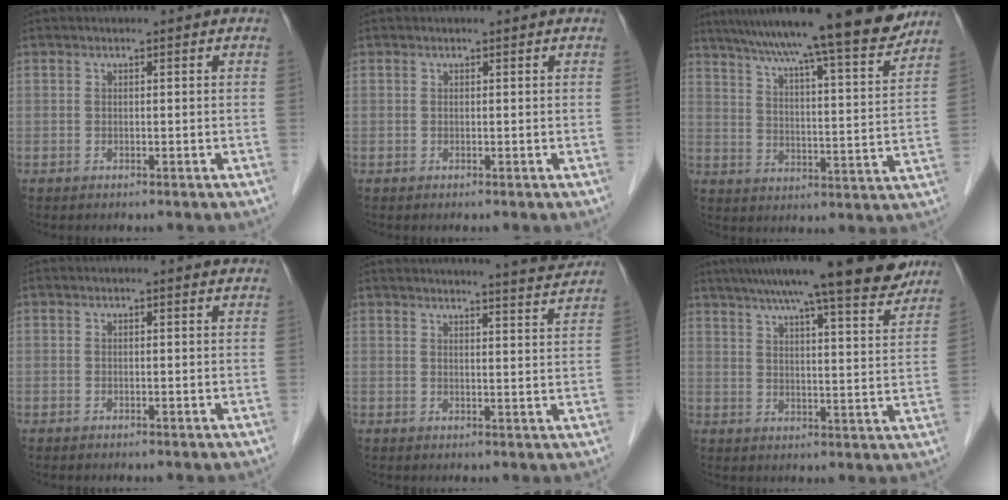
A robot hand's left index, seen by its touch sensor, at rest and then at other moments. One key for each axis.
{"total": 0.6, "fx": 0.5, "fy": 0.0, "fz": 0.1, "tx": -0.006, "ty": 0.000, "tz": 0.005}
{"total": 20.8, "fx": 17.7, "fy": 0.5, "fz": 11.1, "tx": -0.174, "ty": -0.002, "tz": 0.253}
{"total": 1.0, "fx": 0.8, "fy": 0.1, "fz": 0.6, "tx": -0.013, "ty": 0.009, "tz": 0.011}
{"total": 10.9, "fx": 10.4, "fy": -1.0, "fz": 3.1, "tx": -0.049, "ty": -0.022, "tz": 0.119}
{"total": 18.5, "fx": 15.4, "fy": 1.4, "fz": 10.2, "tx": -0.152, "ty": 0.010, "tz": 0.209}